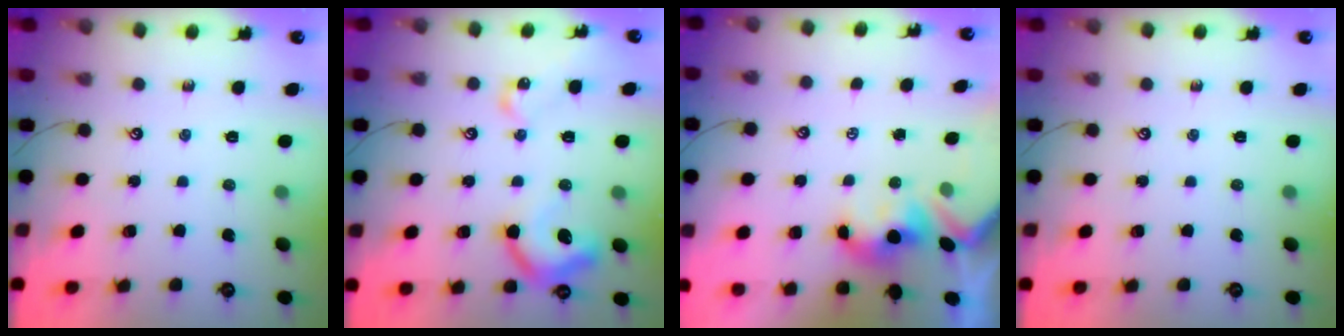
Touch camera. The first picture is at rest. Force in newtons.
{"total": 14.2, "press": 14.1, "slide": 1.4}
{"total": 1.8, "press": 1.6, "slide": 0.8}
{"total": 0.0}